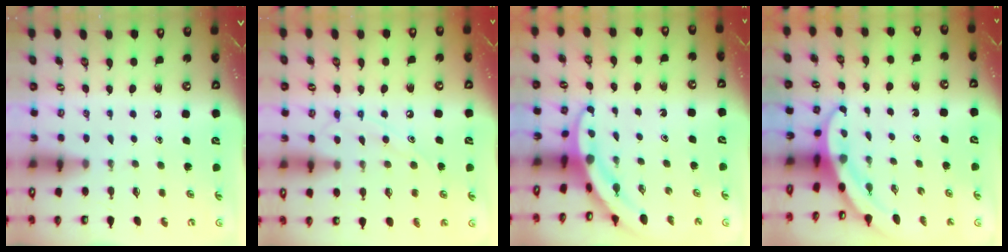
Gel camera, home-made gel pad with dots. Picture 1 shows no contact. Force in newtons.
{"total": 8.7, "press": 8.7, "slide": 0.6}
{"total": 3.2, "press": 3.2, "slide": 0.3}
{"total": 3.4, "press": 3.4, "slide": 0.1}